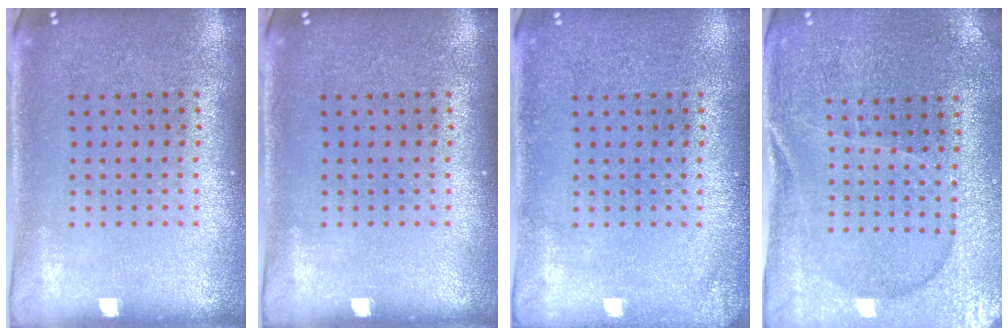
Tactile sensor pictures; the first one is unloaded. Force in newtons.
{"total": 0.0}
{"total": 1.1, "press": 1.1, "slide": 0.1}
{"total": 1.3, "press": 1.2, "slide": 0.3}